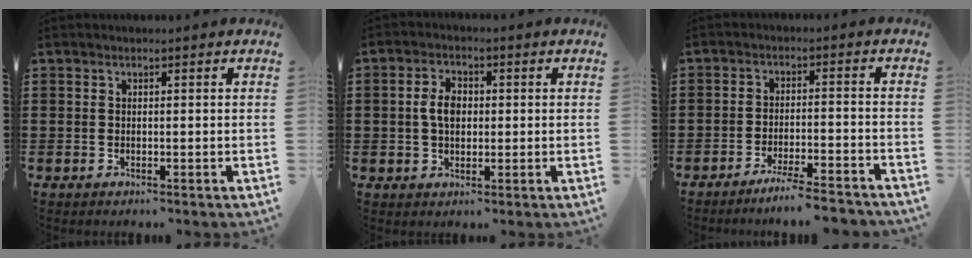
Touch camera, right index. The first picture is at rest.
{"total": 4.3, "force": [0.2, 2.6, 3.4], "torque": [-0.078, 0.009, -0.001]}
{"total": 4.9, "force": [-4.4, -0.3, 2.2], "torque": [-0.035, -0.008, -0.082]}